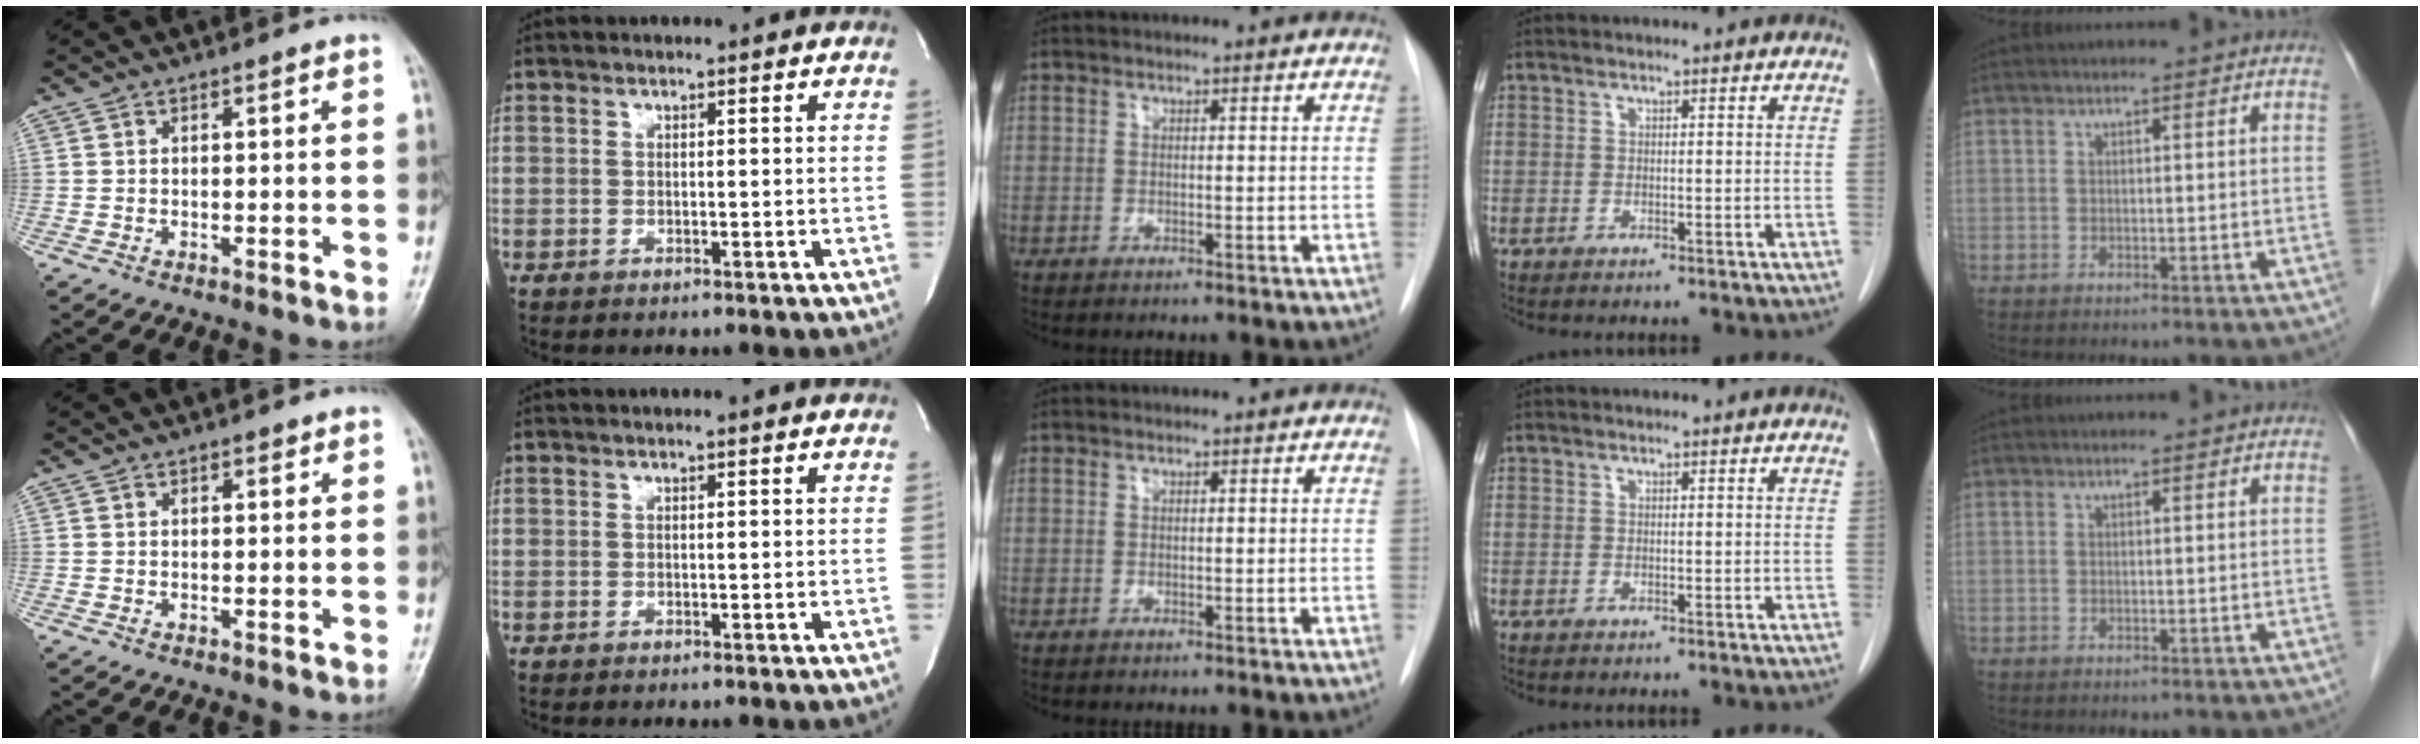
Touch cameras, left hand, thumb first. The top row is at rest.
{"thumb": {"total": 1.3, "force": [0.8, 0.6, 0.8], "torque": [-0.007, -0.001, 0.009]}, "index": {"total": 0.6, "force": [0.5, -0.1, 0.4], "torque": [-0.009, 0.007, 0.009]}}